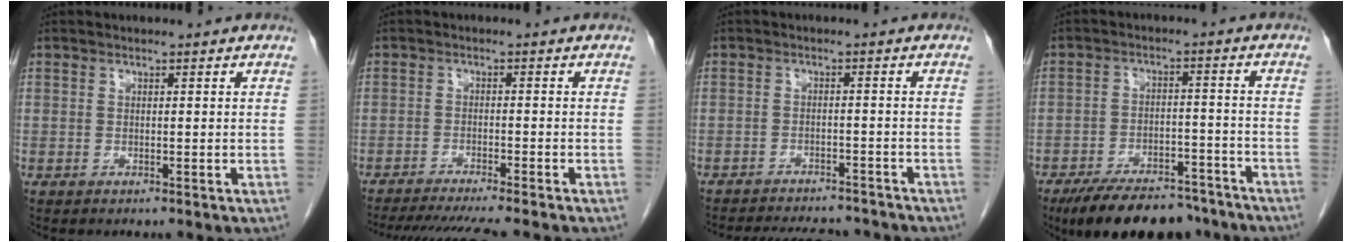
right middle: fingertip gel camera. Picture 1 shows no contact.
{"total": 12.0, "force": [-10.6, -0.1, 5.6], "torque": [-0.070, -0.024, -0.153]}
{"total": 13.7, "force": [-12.5, 3.3, 4.5], "torque": [-0.084, 0.000, -0.157]}
{"total": 14.7, "force": [-12.2, 5.3, 6.3], "torque": [-0.093, 0.005, -0.179]}